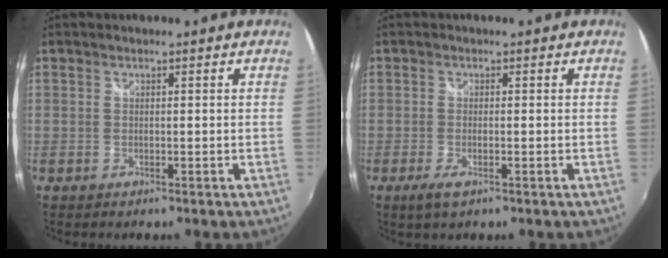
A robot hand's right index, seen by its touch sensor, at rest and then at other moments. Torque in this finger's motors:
{"motor_torque": [0.05, 0.05, 0.05, 0.02]}